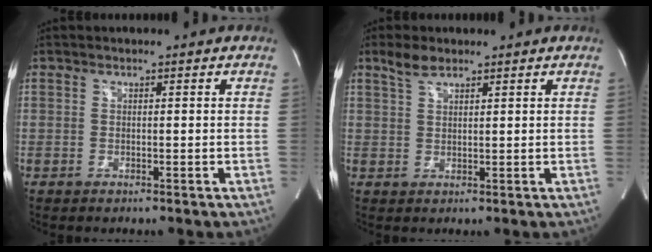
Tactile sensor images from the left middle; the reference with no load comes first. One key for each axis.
{"total": 2.9, "fx": 2.3, "fy": 0.8, "fz": 1.6, "tx": -0.043, "ty": 0.009, "tz": 0.049}